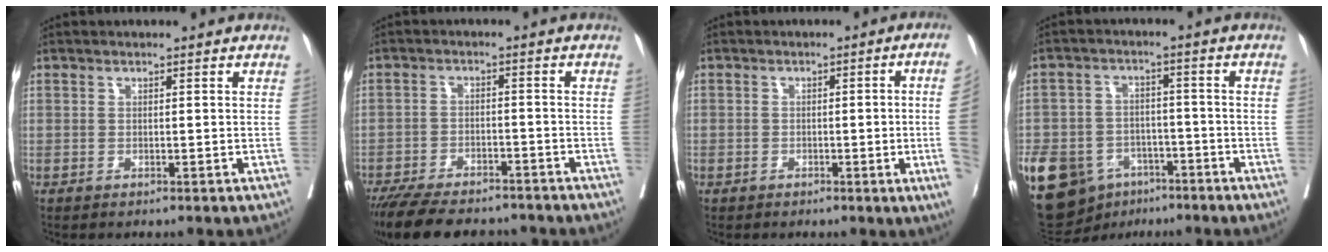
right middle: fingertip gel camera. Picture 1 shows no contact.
{"total": 14.2, "force": [-12.2, 4.3, 5.8], "torque": [-0.112, -0.007, -0.178]}
{"total": 7.5, "force": [-1.3, -1.4, 7.2], "torque": [-0.073, -0.006, -0.022]}
{"total": 20.0, "force": [-10.6, 14.2, 9.5], "torque": [-0.249, 0.000, -0.160]}